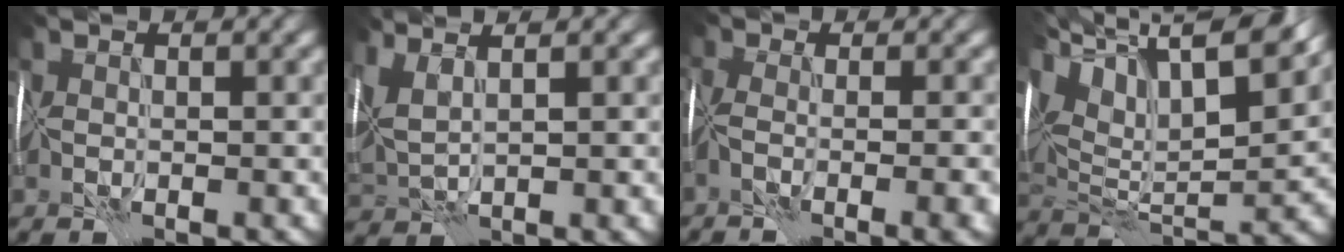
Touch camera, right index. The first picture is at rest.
{"total": 4.8, "force": [2.8, 1.9, 3.3], "torque": [-0.065, 0.016, 0.052]}
{"total": 9.5, "force": [-4.6, 3.8, 7.4], "torque": [-0.114, -0.012, -0.048]}
{"total": 16.1, "force": [9.9, 6.5, 10.9], "torque": [-0.206, 0.039, 0.168]}